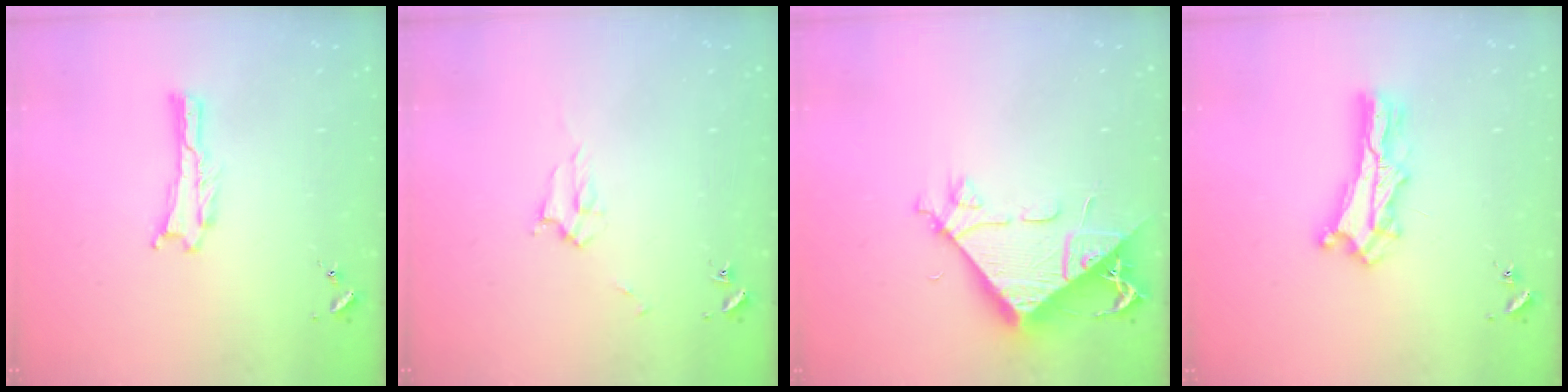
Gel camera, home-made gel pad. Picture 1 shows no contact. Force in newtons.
{"total": 2.3, "press": 2.3, "slide": 0.3}
{"total": 9.3, "press": 9.2, "slide": 0.9}
{"total": 6.7, "press": 6.6, "slide": 0.5}